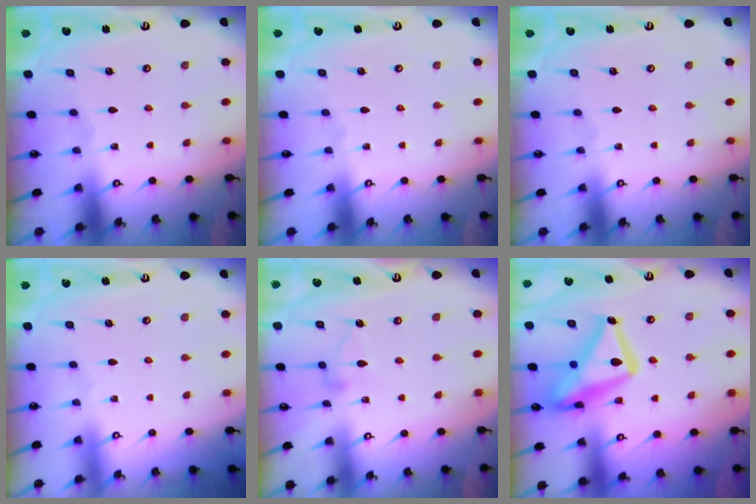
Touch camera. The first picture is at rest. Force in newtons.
{"total": 0.0}
{"total": 0.0}
{"total": 3.9, "press": 3.9, "slide": 0.1}
{"total": 9.8, "press": 9.8, "slide": 0.3}
{"total": 20.4, "press": 20.4, "slide": 1.7}